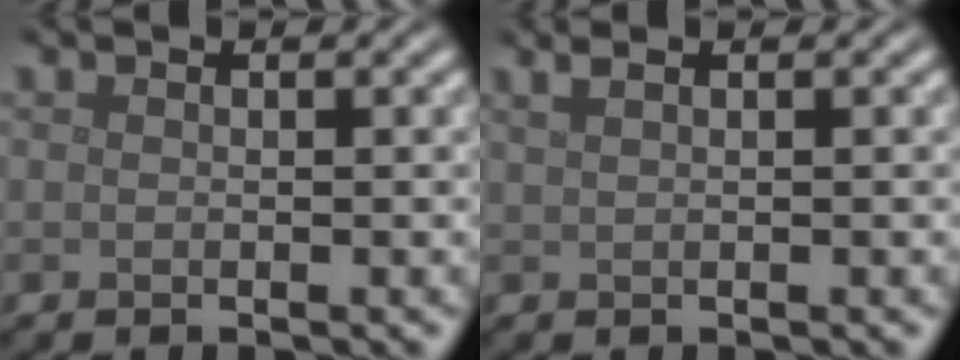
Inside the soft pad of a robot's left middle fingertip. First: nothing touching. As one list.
[{"total": 2.4, "force": [1.4, 1.0, 1.6], "torque": [-0.020, 0.006, 0.005]}]